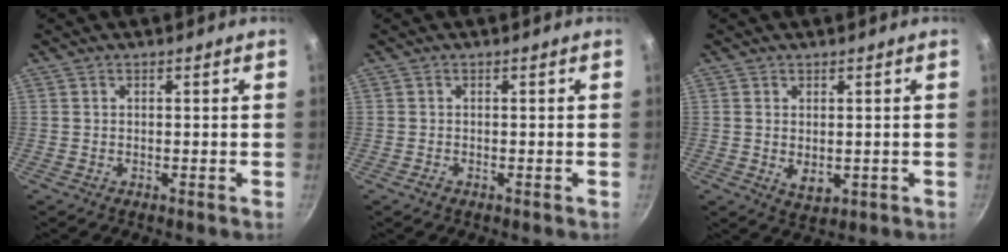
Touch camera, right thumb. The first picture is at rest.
{"total": 1.1, "force": [-0.7, 0.7, 0.5], "torque": [-0.009, 0.001, -0.013]}
{"total": 3.9, "force": [-0.1, 2.5, 3.0], "torque": [-0.048, -0.012, 0.006]}